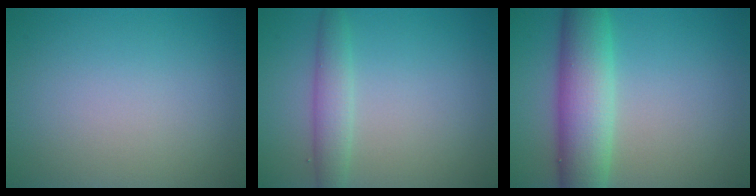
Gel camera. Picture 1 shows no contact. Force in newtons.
{"total": 2.5, "press": 2.5, "slide": 0.2}
{"total": 7.3, "press": 7.3, "slide": 0.4}